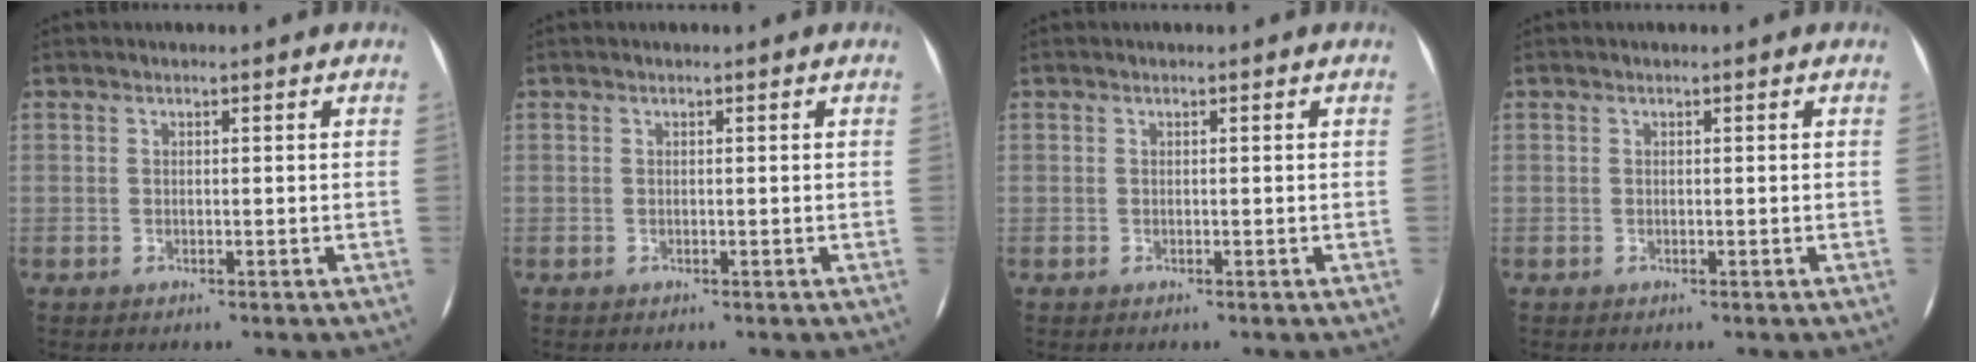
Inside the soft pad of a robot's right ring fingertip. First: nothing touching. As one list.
[{"total": 0.0}, {"total": 0.0}, {"total": 0.0}]